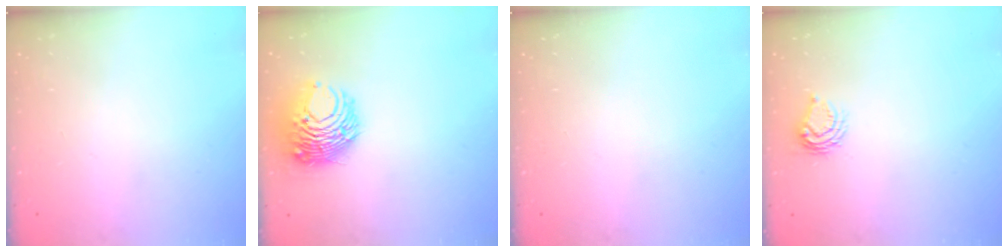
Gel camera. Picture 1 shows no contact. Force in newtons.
{"total": 10.7, "press": 10.7, "slide": 0.7}
{"total": 0.0}
{"total": 5.8, "press": 5.8, "slide": 0.7}